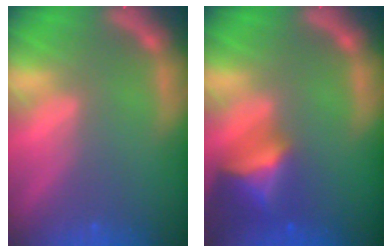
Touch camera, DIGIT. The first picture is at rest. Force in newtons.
{"total": 6.0}